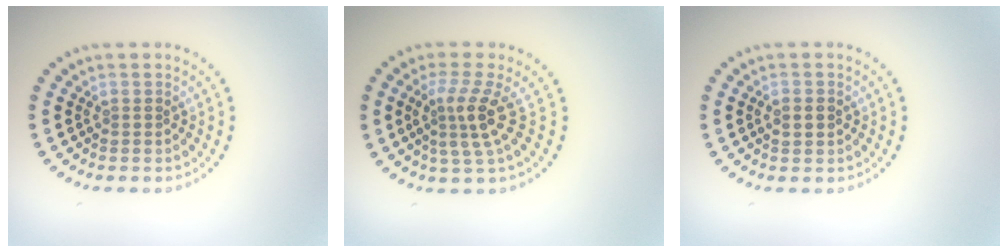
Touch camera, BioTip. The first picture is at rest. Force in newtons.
{"total": 3.3, "press": 2.4, "slide": 2.3}
{"total": 1.9, "press": 1.9, "slide": 0.1}